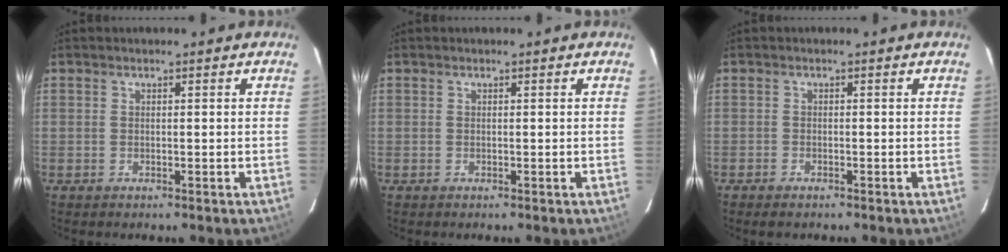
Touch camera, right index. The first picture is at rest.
{"total": 0.0}
{"total": 1.6, "force": [-1.3, 0.7, 0.6], "torque": [-0.019, -0.002, -0.025]}